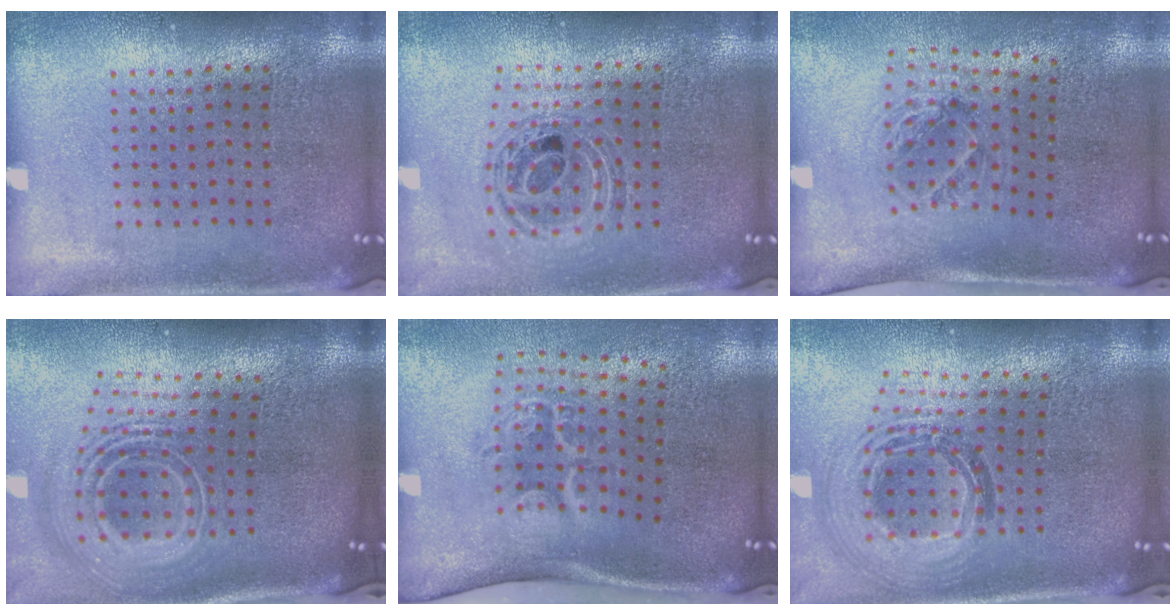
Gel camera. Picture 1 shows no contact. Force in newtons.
{"total": 0.8, "press": 0.8, "slide": 0.2}
{"total": 1.2, "press": 1.1, "slide": 0.5}
{"total": 3.0, "press": 1.9, "slide": 2.3}
{"total": 2.2, "press": 1.4, "slide": 1.7}
{"total": 1.6, "press": 1.4, "slide": 0.8}